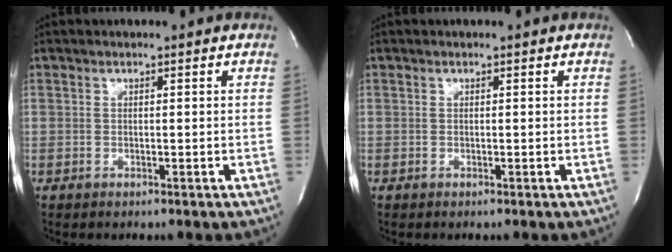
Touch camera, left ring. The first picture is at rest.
{"total": 0.0}